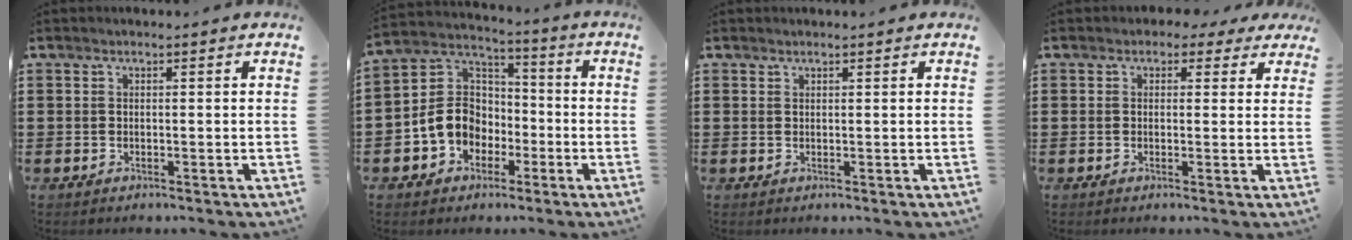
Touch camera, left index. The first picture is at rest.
{"total": 8.8, "force": [-2.7, 7.7, 3.3], "torque": [-0.109, 0.015, -0.056]}
{"total": 0.6, "force": [0.5, 0.2, 0.1], "torque": [-0.003, 0.001, 0.011]}
{"total": 1.8, "force": [0.8, 1.4, 0.7], "torque": [-0.013, 0.007, 0.011]}